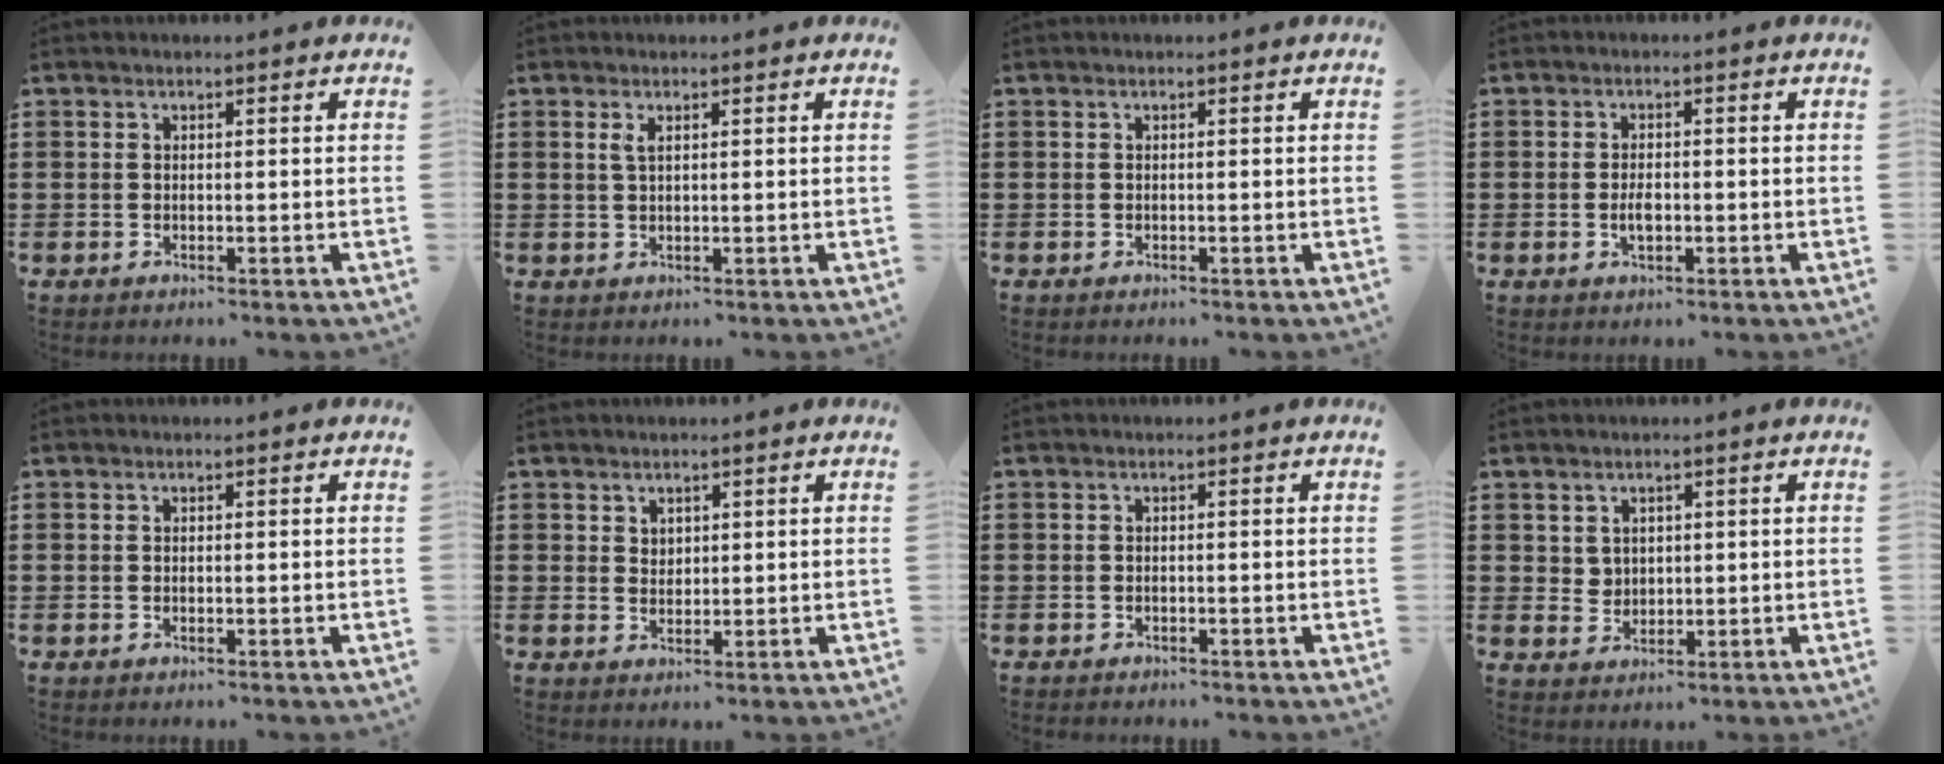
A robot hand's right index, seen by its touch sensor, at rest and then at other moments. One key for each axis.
{"total": 1.5, "fx": 0.6, "fy": 0.5, "fz": 1.3, "tx": -0.027, "ty": 0.004, "tz": 0.009}
{"total": 0.0}
{"total": 2.4, "fx": -0.5, "fy": 1.1, "fz": 2.1, "tx": -0.040, "ty": -0.001, "tz": -0.008}
{"total": 0.0}
{"total": 1.7, "fx": 1.3, "fy": 1.2, "fz": 0.2, "tx": -0.007, "ty": 0.005, "tz": 0.025}
{"total": 0.6, "fx": -0.5, "fy": 0.1, "fz": 0.1, "tx": -0.002, "ty": -0.002, "tz": -0.011}
{"total": 2.5, "fx": 1.5, "fy": 2.0, "fz": 0.4, "tx": -0.015, "ty": 0.010, "tz": 0.028}